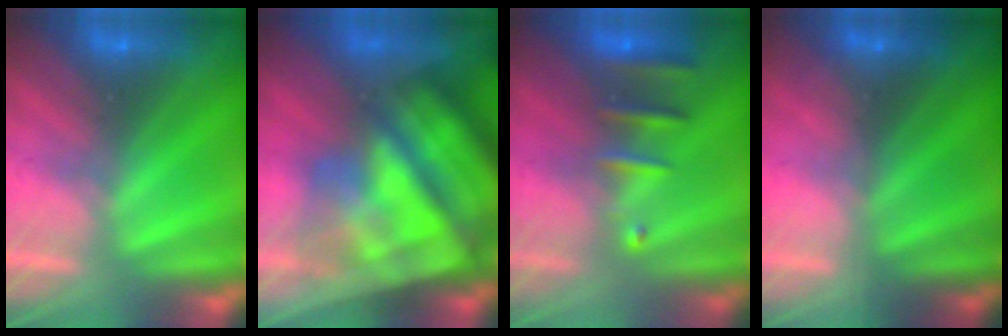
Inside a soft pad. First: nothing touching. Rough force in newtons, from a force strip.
{"total": 11.0}
{"total": 2.5}
{"total": 1.5}